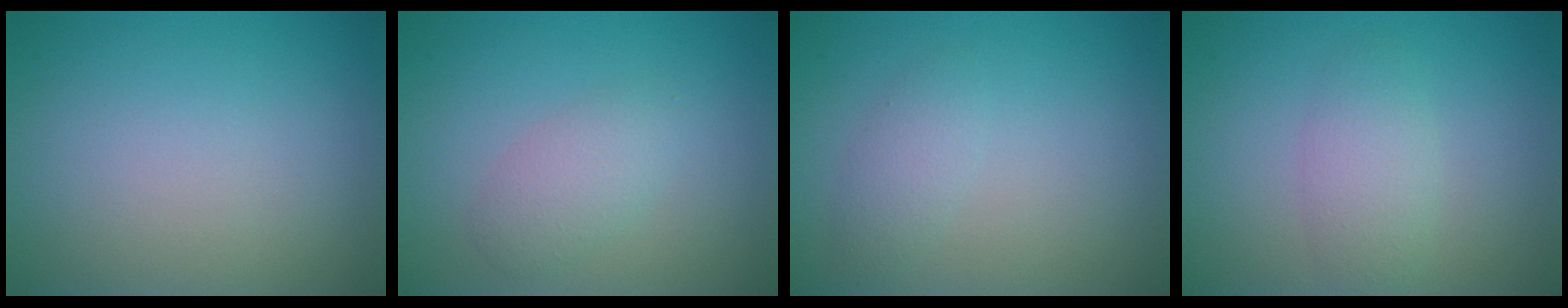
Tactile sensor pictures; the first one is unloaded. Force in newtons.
{"total": 2.2, "press": 2.2, "slide": 0.0}
{"total": 1.6, "press": 1.6, "slide": 0.1}
{"total": 2.4, "press": 2.4, "slide": 0.1}